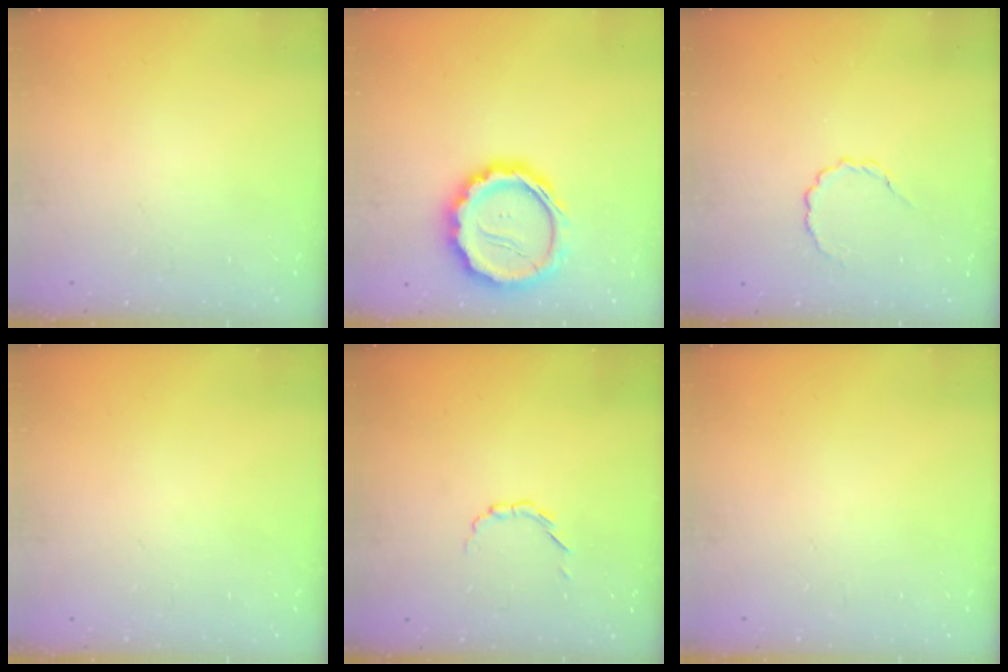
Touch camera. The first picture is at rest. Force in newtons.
{"total": 16.3, "press": 15.9, "slide": 3.5}
{"total": 2.4, "press": 2.2, "slide": 0.9}
{"total": 0.0}
{"total": 2.1, "press": 2.0, "slide": 0.7}
{"total": 0.0}